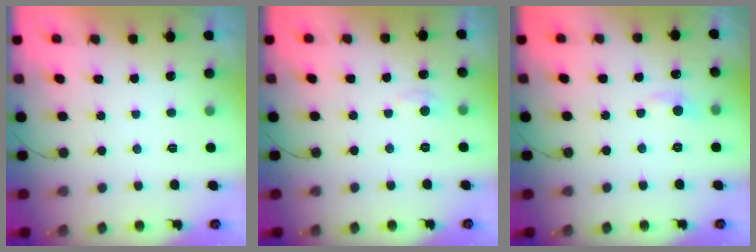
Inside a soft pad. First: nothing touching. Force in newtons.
{"total": 5.1, "press": 5.0, "slide": 0.6}
{"total": 5.9, "press": 5.9, "slide": 0.9}